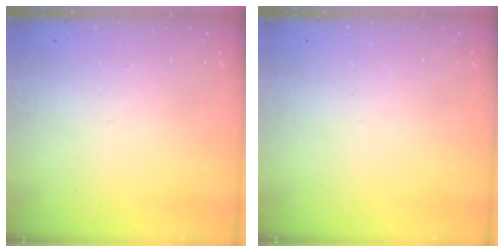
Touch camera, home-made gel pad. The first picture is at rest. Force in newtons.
{"total": 0.0}